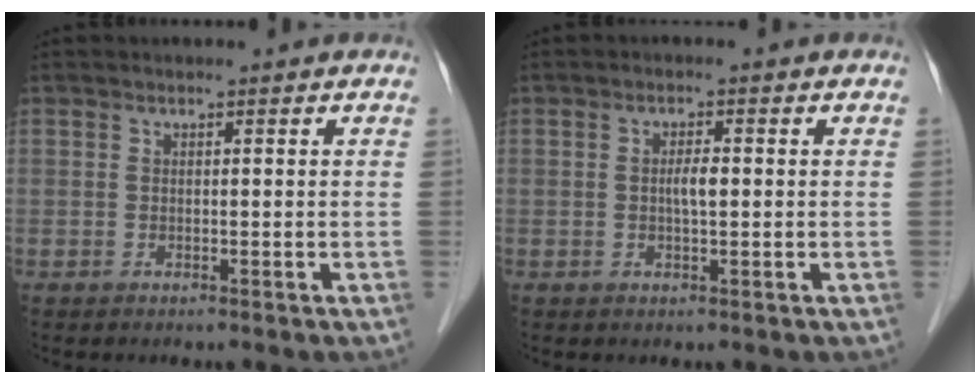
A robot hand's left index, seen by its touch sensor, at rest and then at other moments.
{"total": 2.1, "force": [-0.1, 0.4, 2.1], "torque": [-0.039, 0.001, -0.003]}